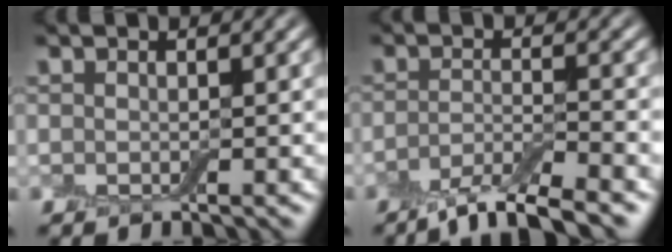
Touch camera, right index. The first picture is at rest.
{"total": 4.9, "force": [-3.7, 0.9, 3.1], "torque": [-0.051, -0.004, -0.072]}